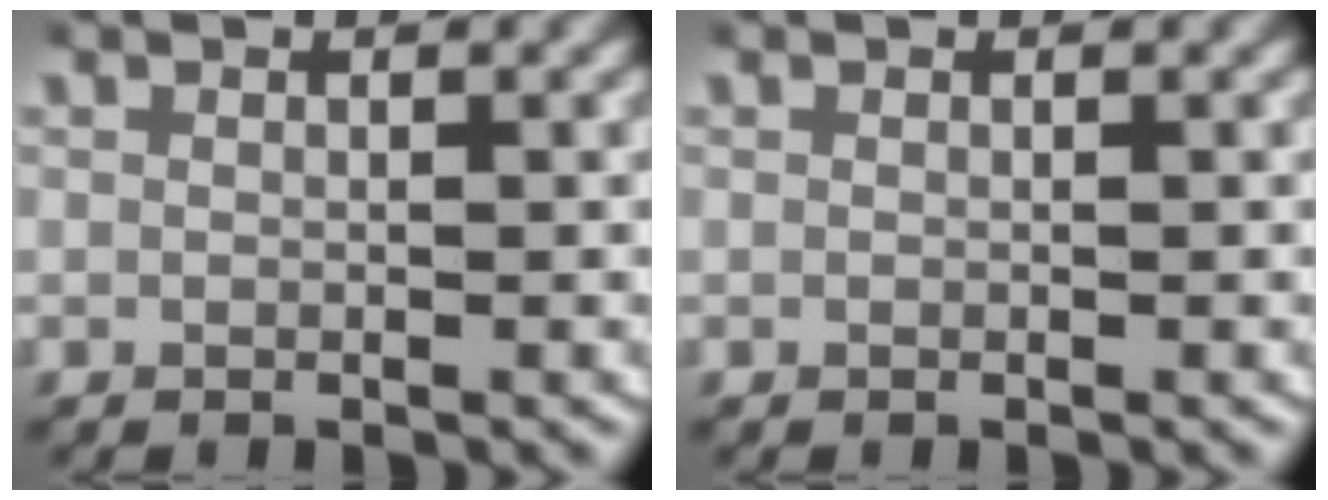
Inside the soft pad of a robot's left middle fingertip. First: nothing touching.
{"total": 0.0}